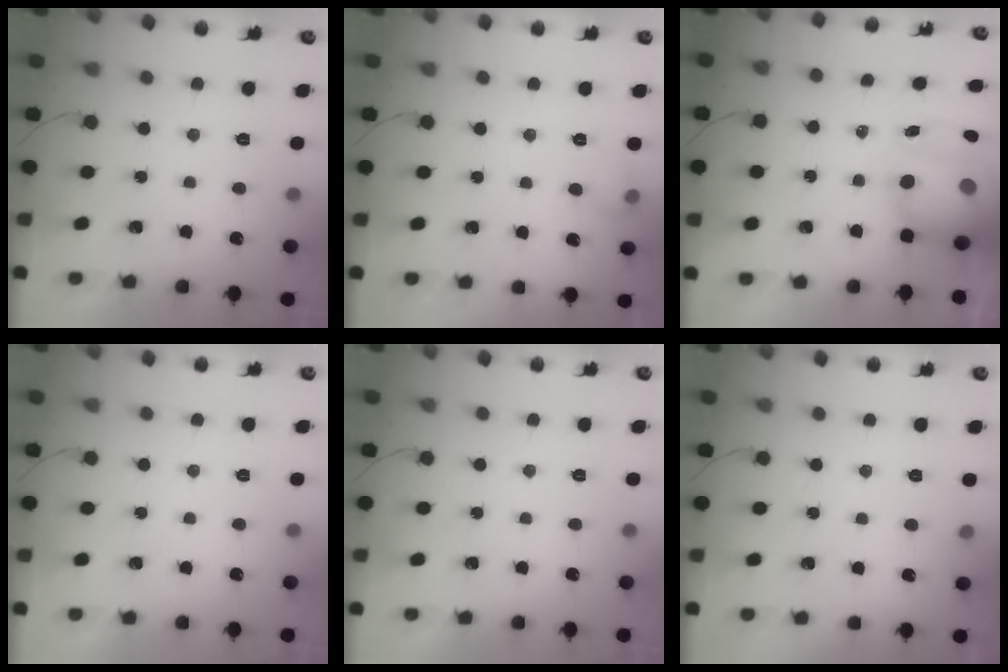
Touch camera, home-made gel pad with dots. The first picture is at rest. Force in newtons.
{"total": 5.8, "press": 5.6, "slide": 1.4}
{"total": 13.0, "press": 12.4, "slide": 3.8}
{"total": 0.0}
{"total": 0.0}
{"total": 2.9, "press": 2.6, "slide": 1.2}